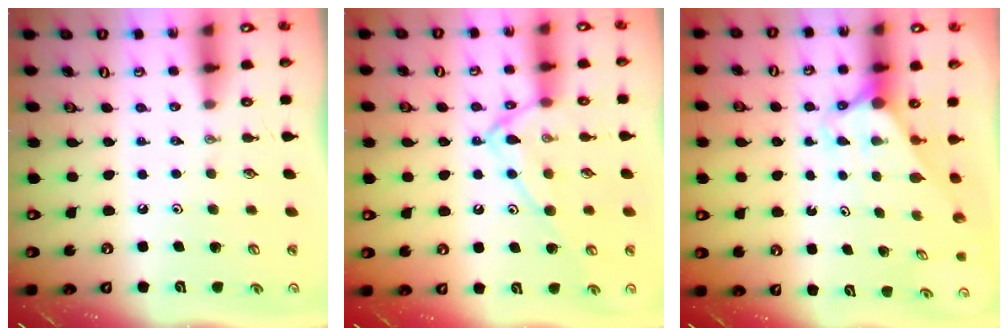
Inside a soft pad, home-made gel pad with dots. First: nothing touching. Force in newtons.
{"total": 12.5, "press": 12.4, "slide": 0.9}
{"total": 2.8, "press": 2.8, "slide": 0.0}